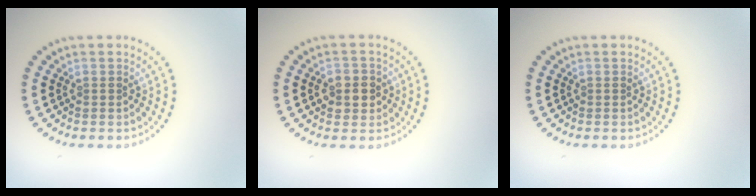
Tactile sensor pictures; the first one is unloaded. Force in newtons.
{"total": 2.6, "press": 2.5, "slide": 0.6}
{"total": 0.0}